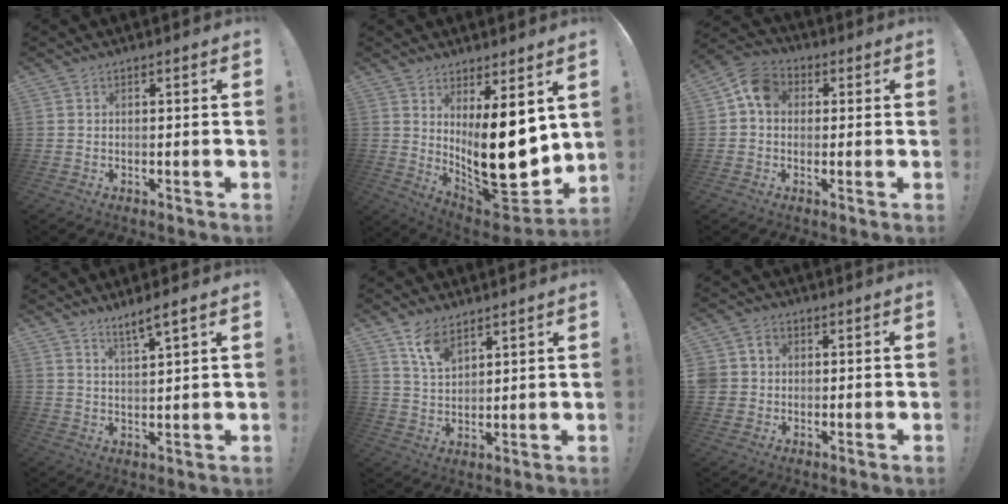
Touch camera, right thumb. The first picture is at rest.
{"total": 19.6, "force": [1.7, 7.3, 18.2], "torque": [-0.285, -0.053, 0.042]}
{"total": 8.1, "force": [1.6, 6.4, 4.7], "torque": [-0.068, 0.013, 0.036]}
{"total": 5.2, "force": [4.1, -0.1, 3.1], "torque": [-0.045, -0.028, 0.066]}
{"total": 8.2, "force": [6.0, 4.0, 3.8], "torque": [-0.070, -0.031, 0.114]}
{"total": 5.1, "force": [0.5, 4.8, 1.5], "torque": [-0.032, 0.006, 0.012]}